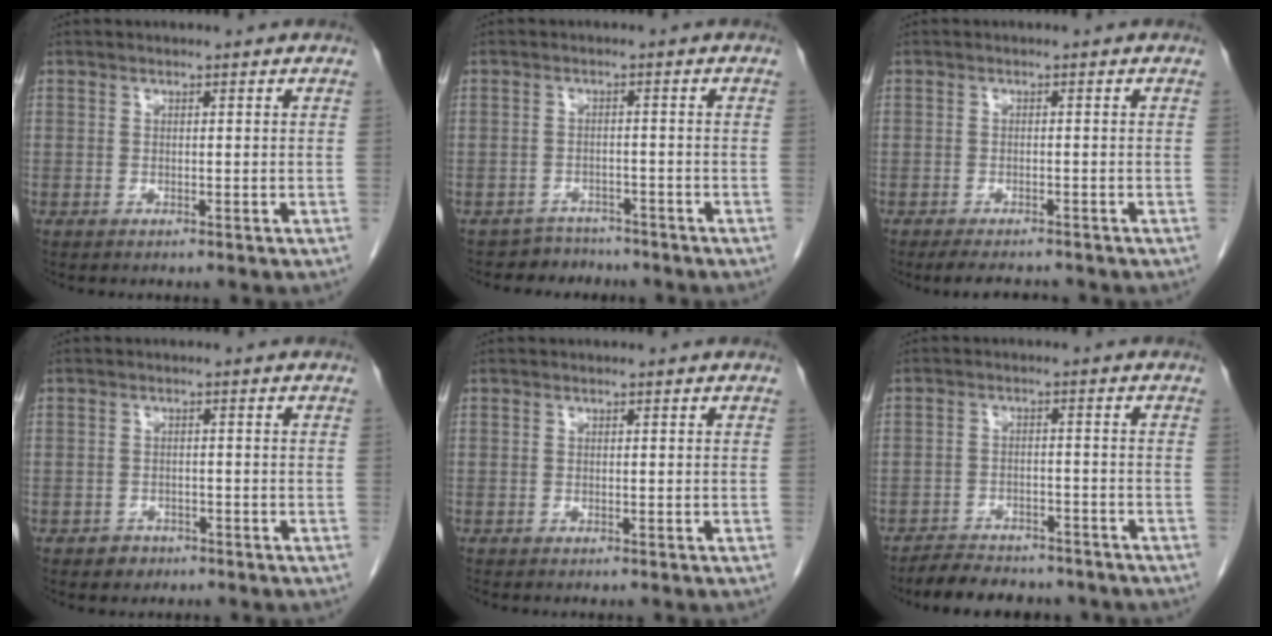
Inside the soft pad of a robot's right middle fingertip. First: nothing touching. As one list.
[{"total": 3.6, "force": [-3.1, 1.6, -1.0], "torque": [0.018, 0.006, -0.049]}, {"total": 5.0, "force": [-4.4, 1.3, 2.0], "torque": [-0.030, -0.009, -0.065]}, {"total": 1.9, "force": [-1.2, 1.4, 0.3], "torque": [-0.007, 0.006, -0.015]}, {"total": 0.0}, {"total": 9.9, "force": [-8.7, 3.3, 3.2], "torque": [-0.048, 0.005, -0.118]}]